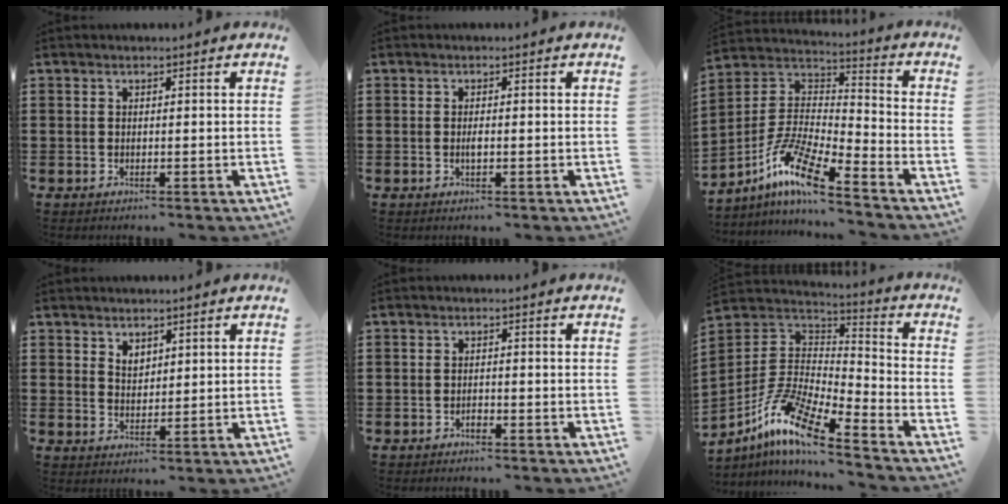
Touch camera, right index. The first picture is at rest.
{"total": 1.3, "force": [-0.2, 0.4, 1.2], "torque": [-0.023, -0.001, -0.004]}
{"total": 10.4, "force": [-7.6, 1.5, 7.0], "torque": [-0.163, -0.009, -0.158]}
{"total": 2.3, "force": [1.8, 1.3, 0.5], "torque": [-0.015, 0.004, 0.034]}
{"total": 0.9, "force": [-0.7, 0.3, 0.3], "torque": [-0.008, 0.000, -0.015]}
{"total": 11.6, "force": [-8.3, 2.4, 7.7], "torque": [-0.181, 0.000, -0.176]}